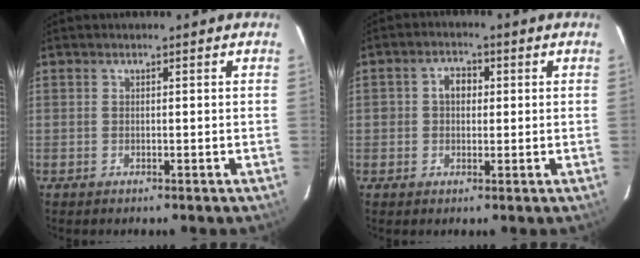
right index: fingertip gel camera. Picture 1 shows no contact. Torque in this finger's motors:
{"motor_torque": [0.07, 0.02, 0.11, 0.03]}